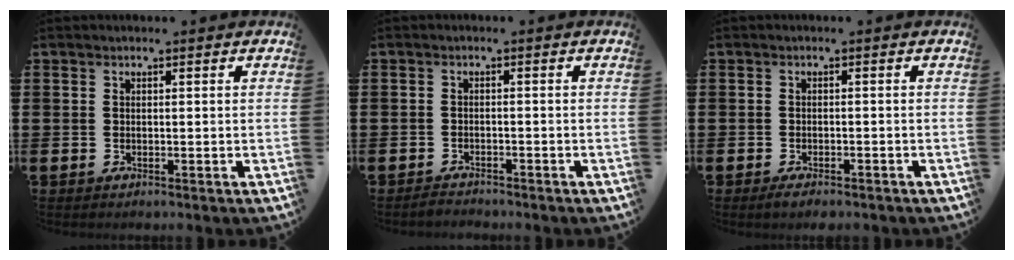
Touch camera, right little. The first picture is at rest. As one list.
[{"total": 1.2, "force": [-1.2, 0.1, 0.0], "torque": [-0.004, 0.001, -0.026]}, {"total": 1.5, "force": [-1.2, 0.4, 0.8], "torque": [-0.007, -0.002, -0.026]}]